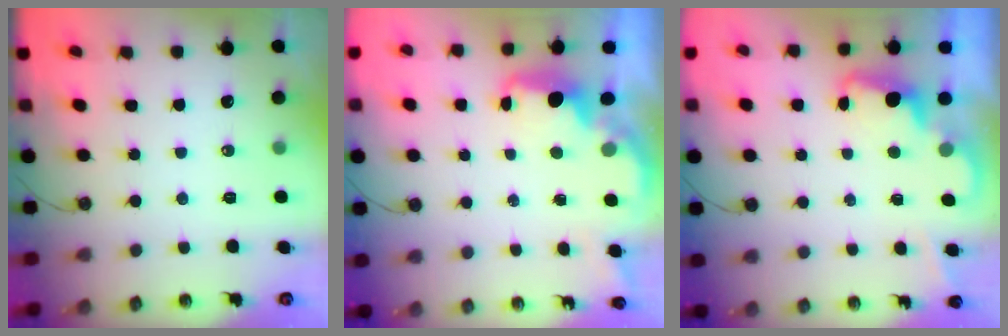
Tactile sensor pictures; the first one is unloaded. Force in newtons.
{"total": 2.7, "press": 2.6, "slide": 0.5}
{"total": 2.4, "press": 2.3, "slide": 0.5}